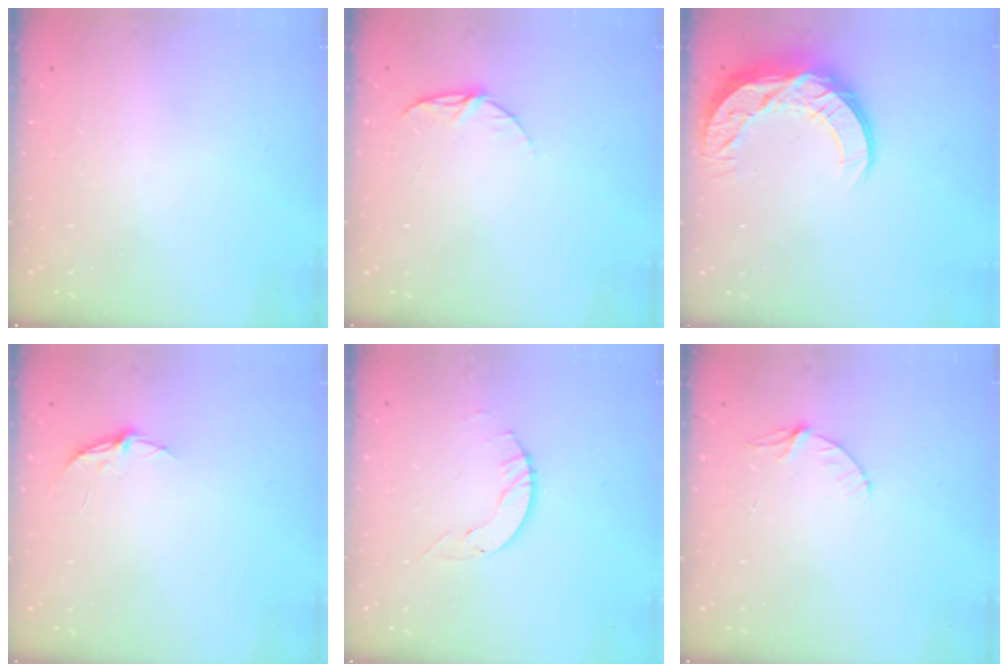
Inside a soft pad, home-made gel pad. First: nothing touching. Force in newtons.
{"total": 5.6, "press": 5.6, "slide": 0.5}
{"total": 12.6, "press": 12.6, "slide": 0.7}
{"total": 3.8, "press": 3.8, "slide": 0.3}
{"total": 3.9, "press": 3.9, "slide": 0.4}
{"total": 4.0, "press": 4.0, "slide": 0.4}